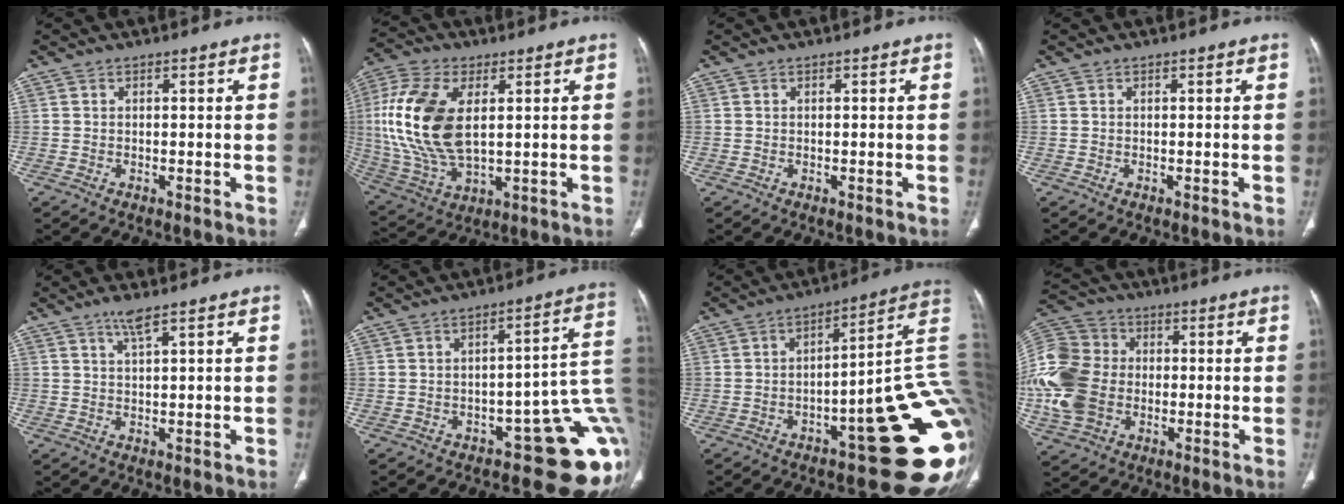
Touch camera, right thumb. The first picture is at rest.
{"total": 18.8, "force": [2.9, 10.1, 15.7], "torque": [-0.343, -0.009, 0.060]}
{"total": 0.0}
{"total": 0.0}
{"total": 2.6, "force": [1.7, 0.1, 2.0], "torque": [-0.048, -0.006, 0.036]}
{"total": 15.5, "force": [-5.9, 6.8, 12.7], "torque": [-0.072, 0.072, -0.070]}
{"total": 25.4, "force": [-6.3, 7.5, 23.5], "torque": [-0.216, 0.034, -0.075]}
{"total": 17.9, "force": [-2.3, 14.0, 10.9], "torque": [-0.248, 0.019, -0.043]}